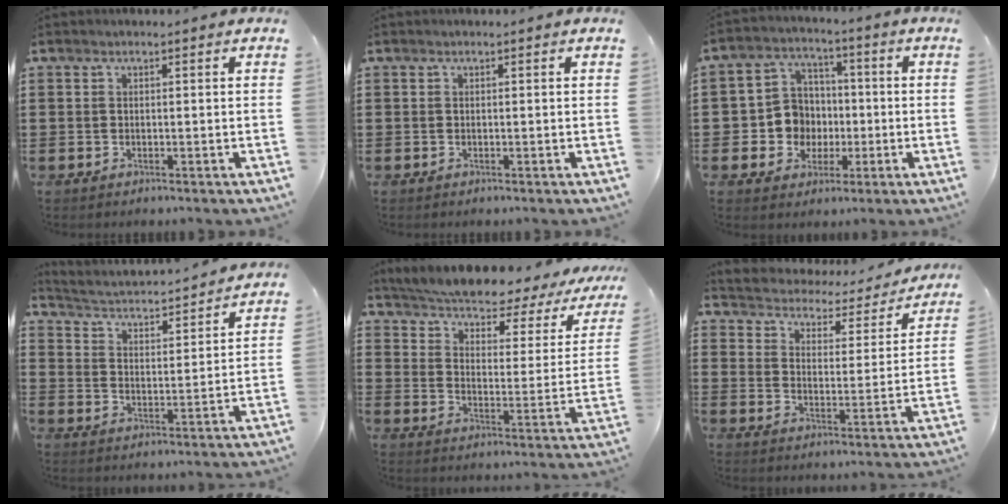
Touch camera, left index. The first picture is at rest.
{"total": 0.0}
{"total": 7.8, "force": [-0.6, 7.4, 2.3], "torque": [-0.076, 0.022, -0.006]}
{"total": 2.3, "force": [2.3, 0.0, 0.4], "torque": [-0.027, -0.031, 0.027]}
{"total": 3.5, "force": [3.1, 0.2, 1.7], "torque": [-0.056, -0.036, 0.039]}
{"total": 2.2, "force": [2.0, 0.8, 0.2], "torque": [-0.023, -0.022, 0.023]}